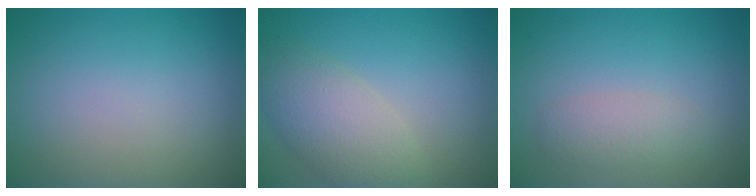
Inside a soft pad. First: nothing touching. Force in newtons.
{"total": 4.7, "press": 4.6, "slide": 0.5}
{"total": 2.1, "press": 2.1, "slide": 0.2}